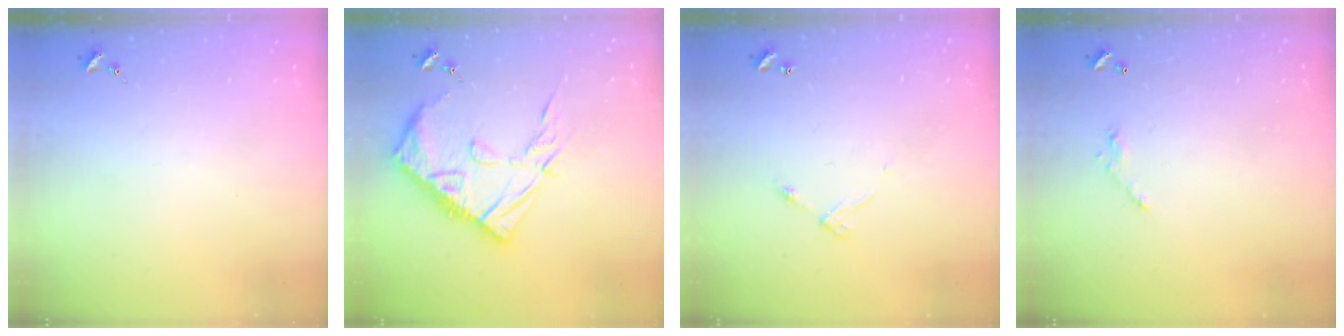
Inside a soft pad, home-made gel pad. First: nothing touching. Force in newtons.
{"total": 16.8, "press": 16.7, "slide": 1.7}
{"total": 5.9, "press": 5.9, "slide": 0.6}
{"total": 6.0, "press": 6.0, "slide": 0.4}